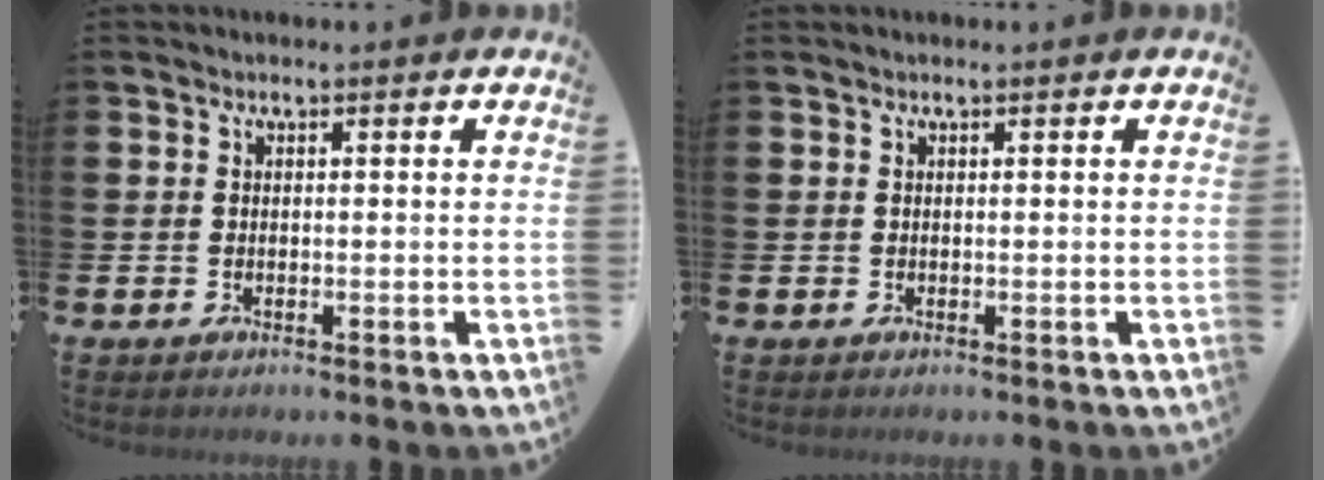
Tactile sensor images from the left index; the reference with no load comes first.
{"total": 0.0}